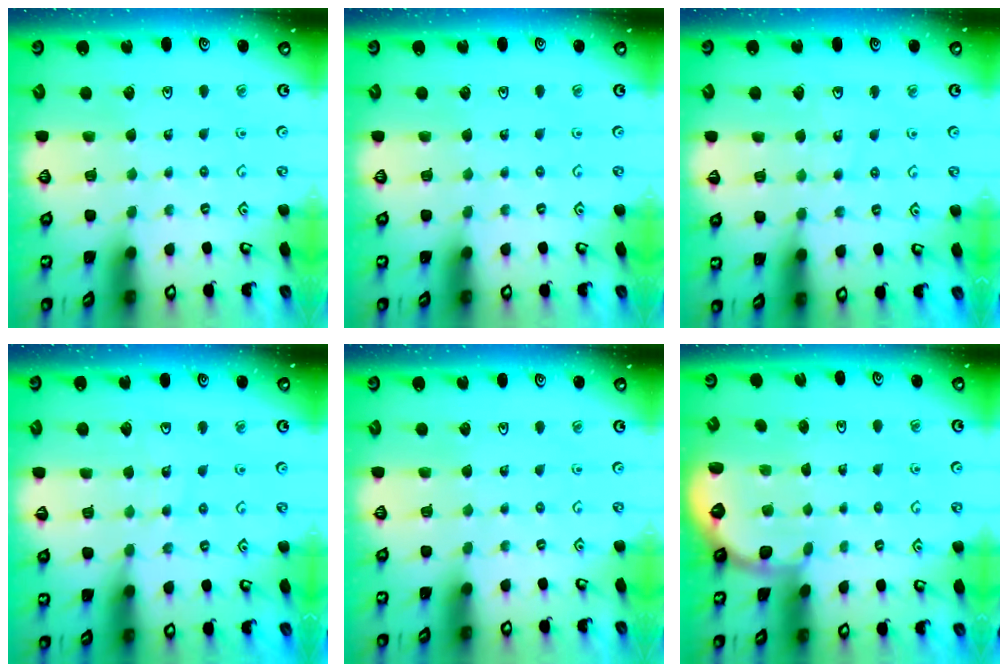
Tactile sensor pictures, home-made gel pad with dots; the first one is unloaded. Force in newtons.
{"total": 0.0}
{"total": 6.7, "press": 6.3, "slide": 2.3}
{"total": 7.3, "press": 7.3, "slide": 0.8}
{"total": 0.0}
{"total": 1.8, "press": 1.7, "slide": 0.1}